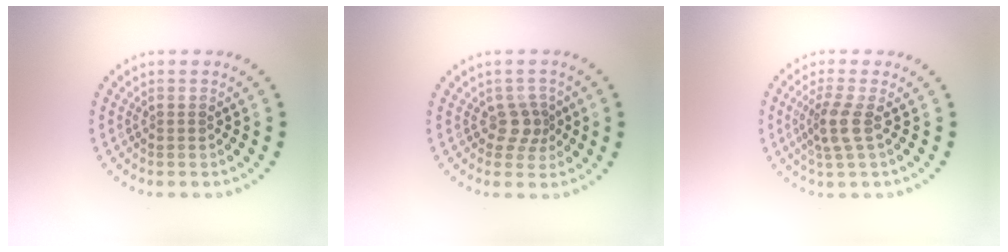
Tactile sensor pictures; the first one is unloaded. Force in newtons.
{"total": 2.0, "press": 1.5, "slide": 1.3}
{"total": 2.5, "press": 1.9, "slide": 1.7}